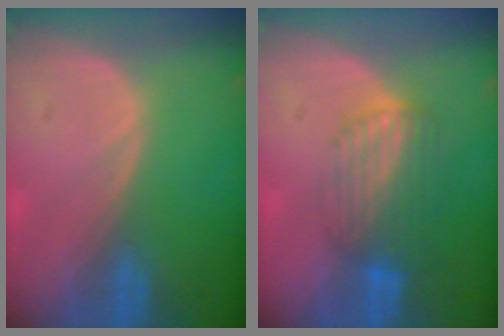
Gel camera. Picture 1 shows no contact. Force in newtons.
{"total": 7.0, "press": 5.9, "slide": 3.8}